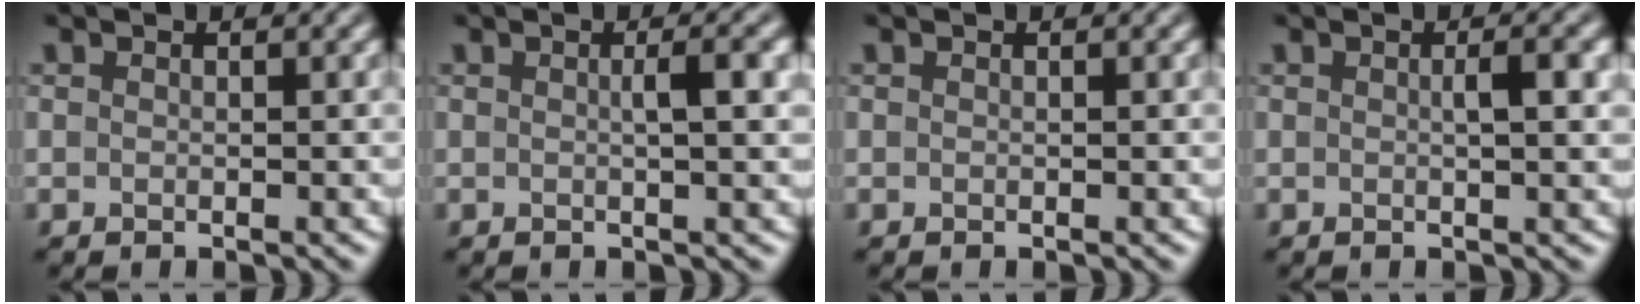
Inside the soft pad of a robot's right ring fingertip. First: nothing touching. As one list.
[{"total": 2.6, "force": [0.4, 0.5, 2.5], "torque": [-0.031, 0.009, 0.002]}, {"total": 0.0}, {"total": 2.1, "force": [0.4, 0.4, 2.1], "torque": [-0.030, 0.005, 0.004]}]